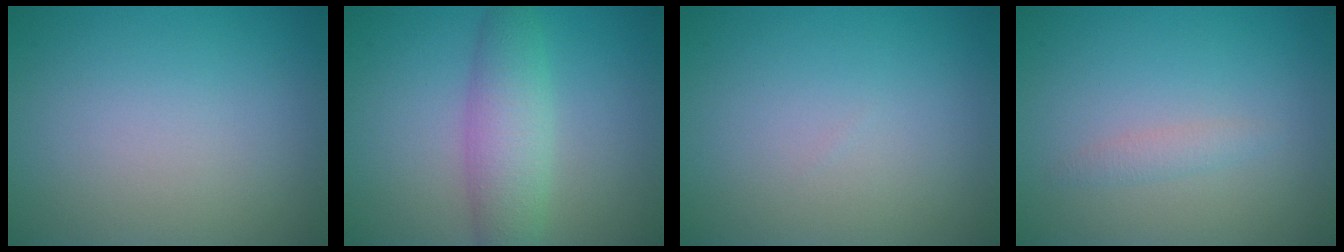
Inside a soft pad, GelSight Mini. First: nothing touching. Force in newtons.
{"total": 4.3, "press": 4.3, "slide": 0.1}
{"total": 0.0}
{"total": 1.0, "press": 1.0, "slide": 0.0}